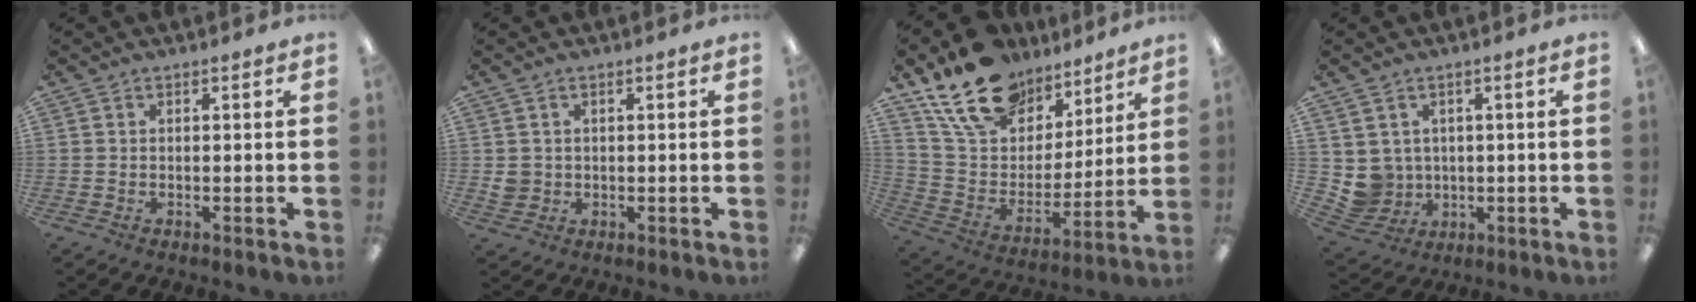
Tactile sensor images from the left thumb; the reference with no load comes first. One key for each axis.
{"total": 3.2, "fx": 0.5, "fy": 3.0, "fz": 0.8, "tx": -0.020, "ty": 0.007, "tz": 0.010}
{"total": 19.2, "fx": 13.5, "fy": 11.3, "fz": 7.6, "tx": -0.148, "ty": -0.074, "tz": 0.250}
{"total": 5.5, "fx": 1.4, "fy": 5.3, "fz": 0.2, "tx": -0.034, "ty": -0.008, "tz": 0.036}